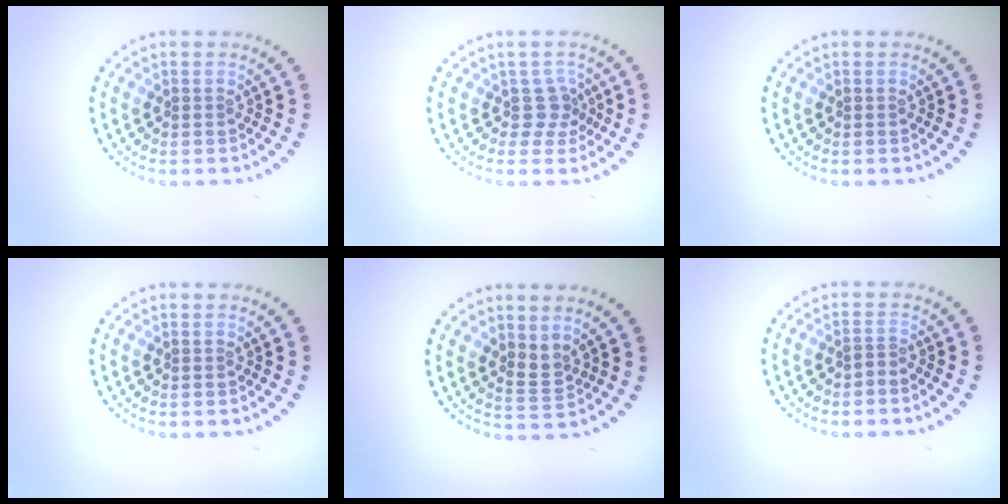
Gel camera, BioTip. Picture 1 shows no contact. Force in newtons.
{"total": 1.9, "press": 1.4, "slide": 1.3}
{"total": 0.0}
{"total": 0.0}
{"total": 1.5, "press": 1.2, "slide": 0.9}
{"total": 0.8, "press": 0.2, "slide": 0.7}